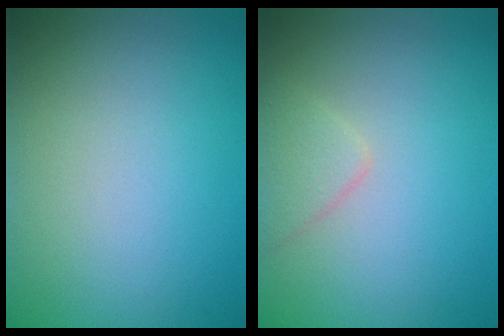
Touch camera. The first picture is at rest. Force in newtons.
{"total": 1.7, "press": 1.6, "slide": 0.1}